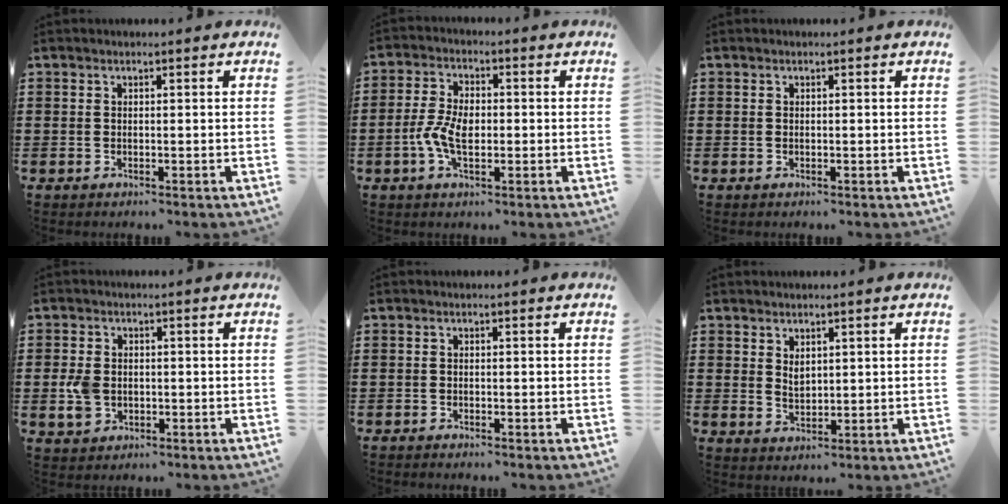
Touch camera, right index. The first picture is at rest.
{"total": 5.6, "force": [-1.1, 3.1, 4.5], "torque": [-0.102, 0.004, -0.026]}
{"total": 0.0}
{"total": 4.0, "force": [-0.5, 3.0, 2.6], "torque": [-0.073, -0.001, -0.016]}
{"total": 0.6, "force": [-0.6, 0.0, 0.1], "torque": [-0.003, -0.003, -0.013]}
{"total": 2.1, "force": [1.2, 1.3, 1.0], "torque": [-0.015, 0.002, 0.022]}